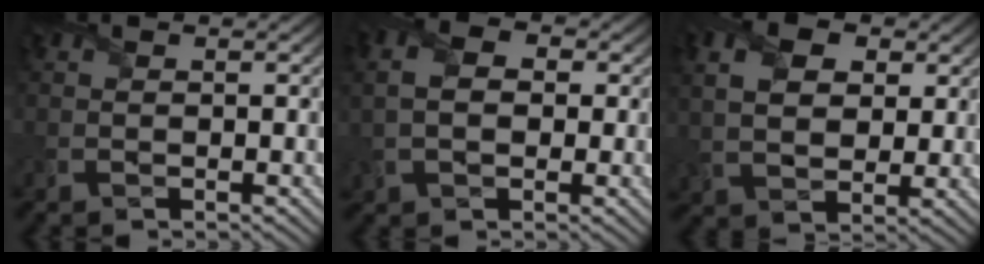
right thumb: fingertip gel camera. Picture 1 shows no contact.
{"total": 6.8, "force": [1.0, 5.1, 4.4], "torque": [-0.098, 0.009, 0.007]}
{"total": 9.3, "force": [3.2, 6.3, 6.0], "torque": [-0.163, 0.010, 0.059]}